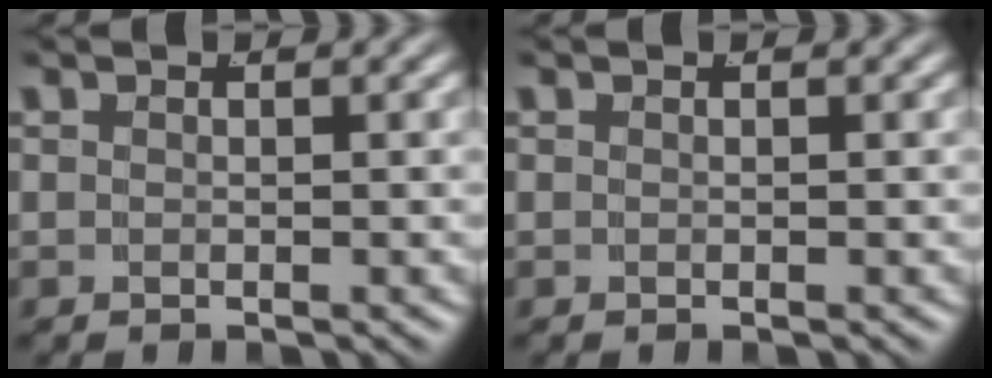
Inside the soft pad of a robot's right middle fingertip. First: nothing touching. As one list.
[{"total": 0.0}]